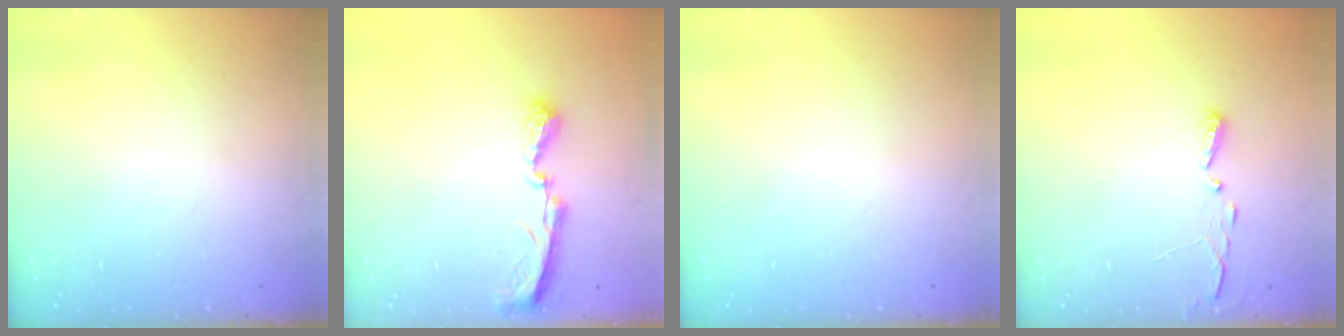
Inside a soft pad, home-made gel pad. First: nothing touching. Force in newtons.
{"total": 8.9, "press": 8.9, "slide": 0.2}
{"total": 0.0}
{"total": 3.1, "press": 3.1, "slide": 0.3}